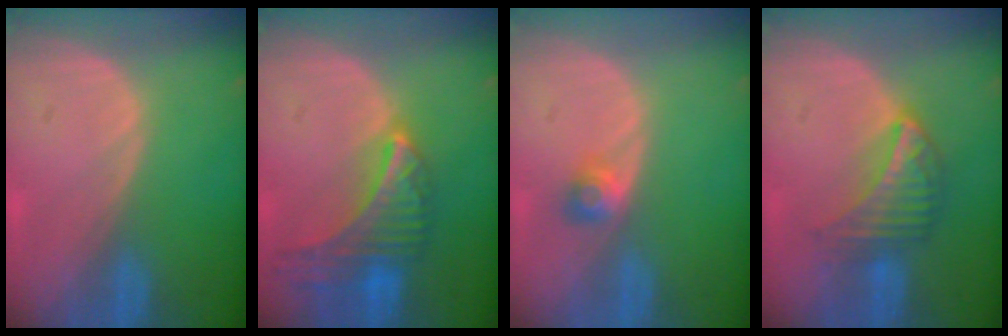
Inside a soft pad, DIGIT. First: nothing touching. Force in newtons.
{"total": 9.0, "press": 7.9, "slide": 4.3}
{"total": 2.5, "press": 2.2, "slide": 1.2}
{"total": 6.4, "press": 5.9, "slide": 2.3}